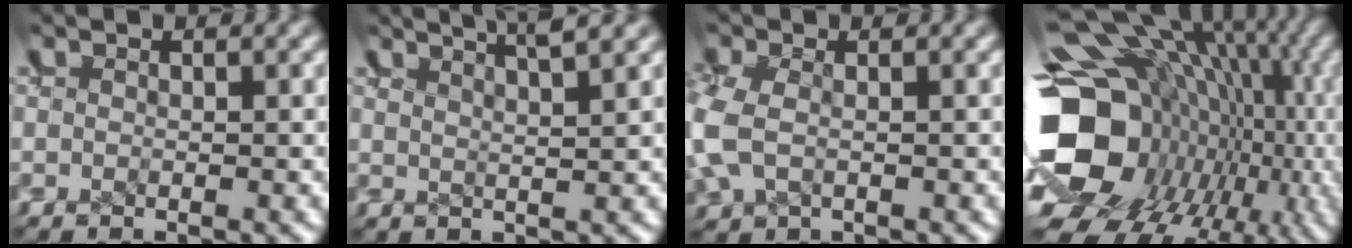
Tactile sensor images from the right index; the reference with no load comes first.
{"total": 4.5, "force": [4.1, 0.4, 2.0], "torque": [-0.015, 0.012, 0.064]}
{"total": 2.3, "force": [0.9, 1.2, 1.8], "torque": [-0.050, -0.001, 0.024]}
{"total": 19.1, "force": [-1.5, 13.8, 13.1], "torque": [-0.217, -0.044, -0.006]}